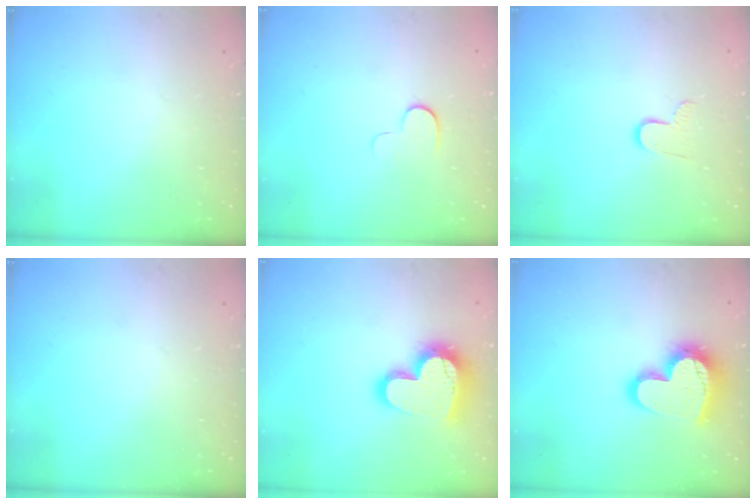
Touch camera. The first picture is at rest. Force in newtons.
{"total": 5.7, "press": 5.7, "slide": 0.6}
{"total": 7.6, "press": 7.6, "slide": 0.6}
{"total": 0.0}
{"total": 18.4, "press": 18.4, "slide": 1.4}
{"total": 17.9, "press": 17.9, "slide": 1.5}